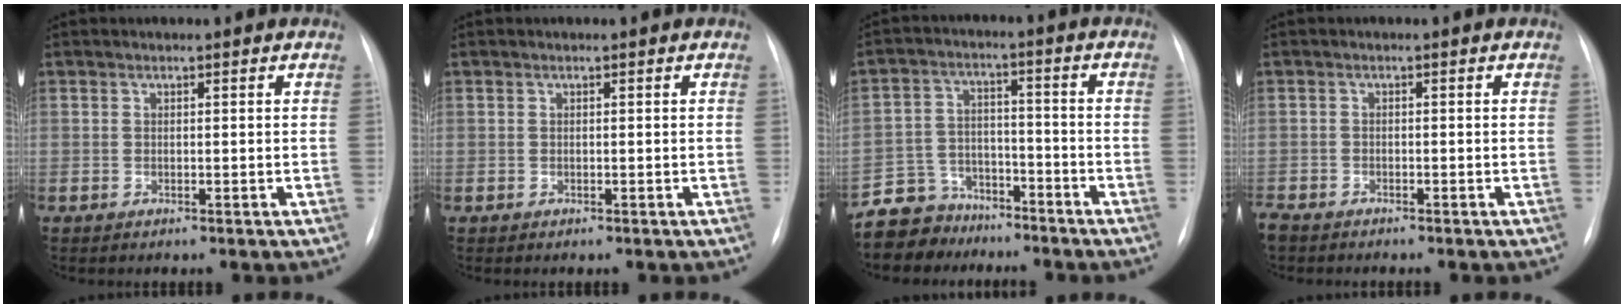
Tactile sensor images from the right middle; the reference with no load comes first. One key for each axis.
{"total": 0.0}
{"total": 8.2, "fx": -6.8, "fy": 4.6, "fz": -0.1, "tx": 0.003, "ty": 0.022, "tz": -0.122}
{"total": 3.4, "fx": -3.0, "fy": 1.1, "fz": 1.1, "tx": -0.018, "ty": -0.008, "tz": -0.050}